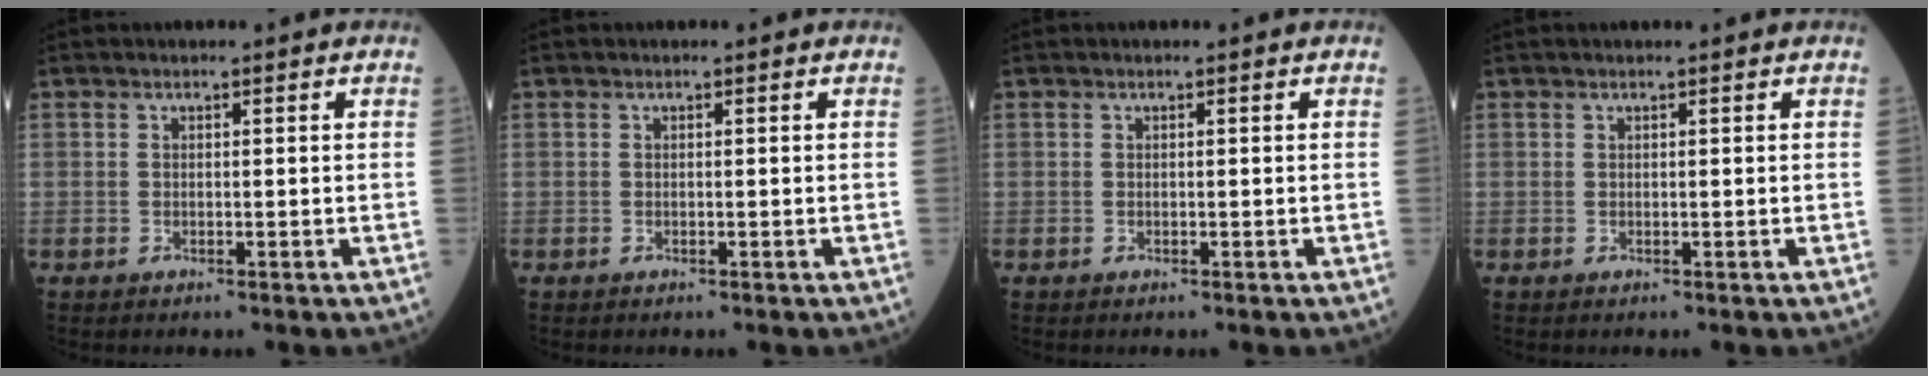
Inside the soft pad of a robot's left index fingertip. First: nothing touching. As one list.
[{"total": 0.0}, {"total": 0.0}, {"total": 0.0}]